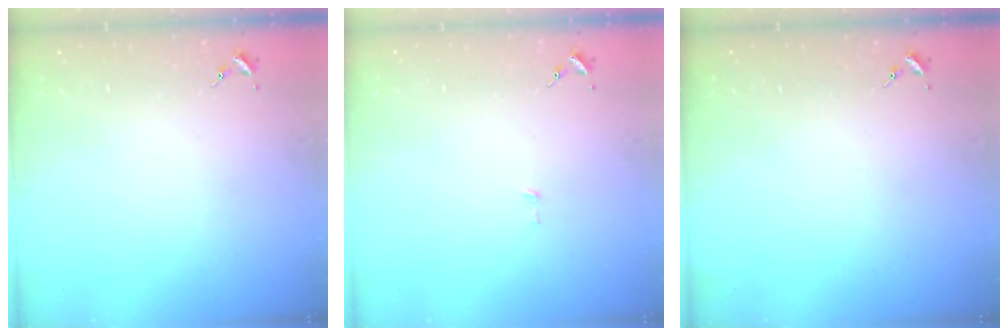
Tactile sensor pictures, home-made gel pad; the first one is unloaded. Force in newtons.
{"total": 2.9, "press": 2.9, "slide": 0.2}
{"total": 0.0}